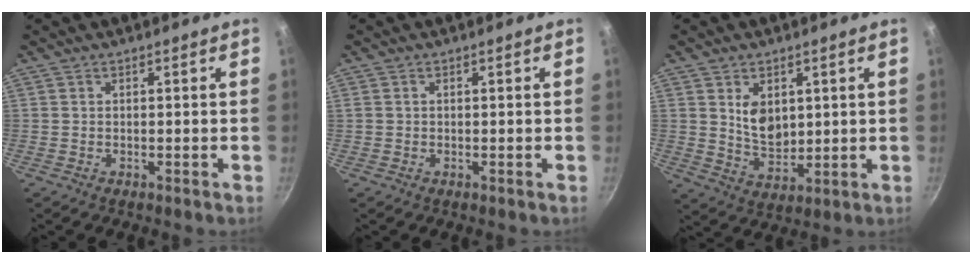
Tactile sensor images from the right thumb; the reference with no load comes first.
{"total": 0.5, "force": [0.1, 0.4, 0.3], "torque": [-0.004, 0.005, 0.004]}
{"total": 7.1, "force": [2.1, 4.8, 4.8], "torque": [-0.060, -0.022, 0.051]}